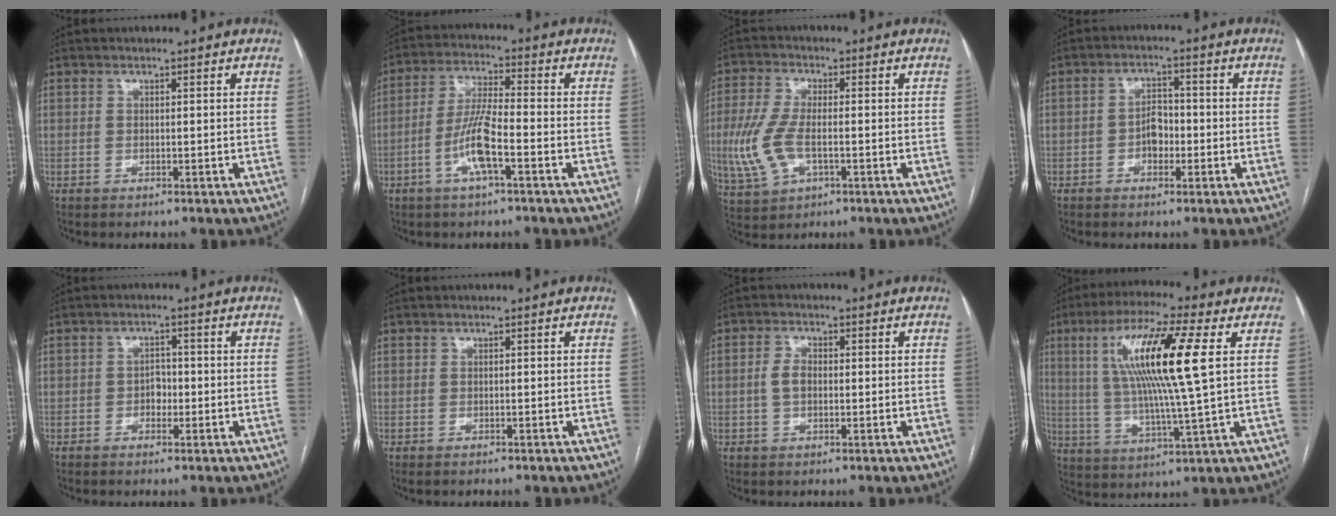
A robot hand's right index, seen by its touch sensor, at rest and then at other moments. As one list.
[{"total": 7.9, "force": [-3.0, 1.0, 7.3], "torque": [-0.151, 0.002, -0.061]}, {"total": 8.6, "force": [-1.5, 4.0, 7.4], "torque": [-0.185, -0.002, -0.025]}, {"total": 3.7, "force": [-1.1, 2.3, 2.6], "torque": [-0.043, 0.011, -0.021]}, {"total": 2.4, "force": [-0.7, 1.7, 1.5], "torque": [-0.018, 0.008, -0.013]}, {"total": 1.6, "force": [-1.4, 0.3, 0.8], "torque": [-0.011, -0.004, -0.016]}, {"total": 3.1, "force": [-0.1, 1.9, 2.5], "torque": [-0.054, 0.010, -0.003]}, {"total": 15.4, "force": [3.8, 0.0, 14.9], "torque": [-0.288, 0.009, 0.062]}]